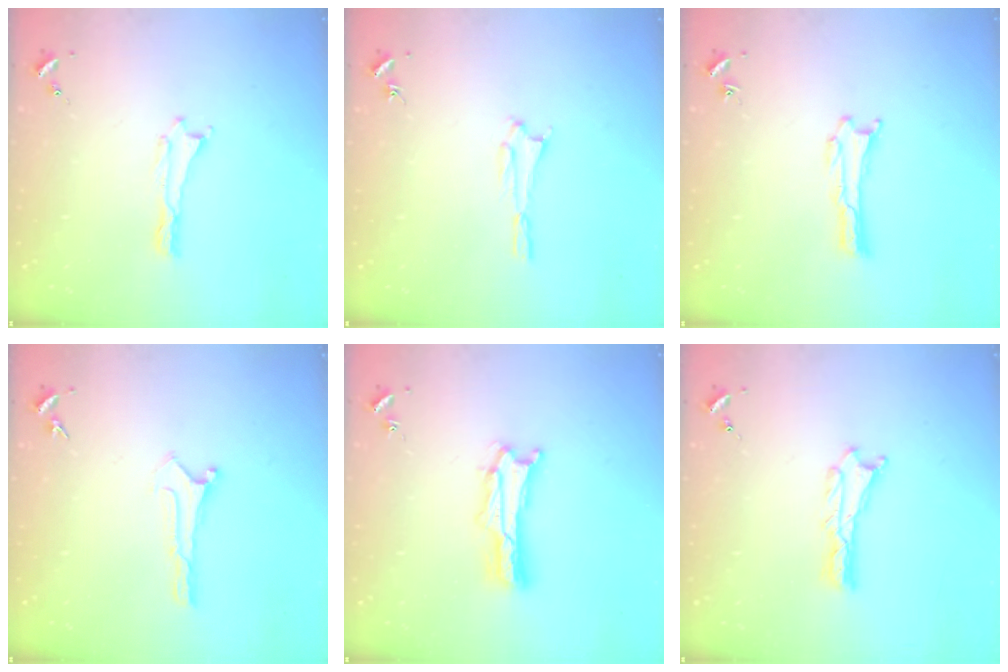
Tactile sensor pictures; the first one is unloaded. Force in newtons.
{"total": 1.6, "press": 1.6, "slide": 0.1}
{"total": 0.0}
{"total": 0.0}
{"total": 2.1, "press": 2.1, "slide": 0.3}
{"total": 0.7, "press": 0.6, "slide": 0.2}